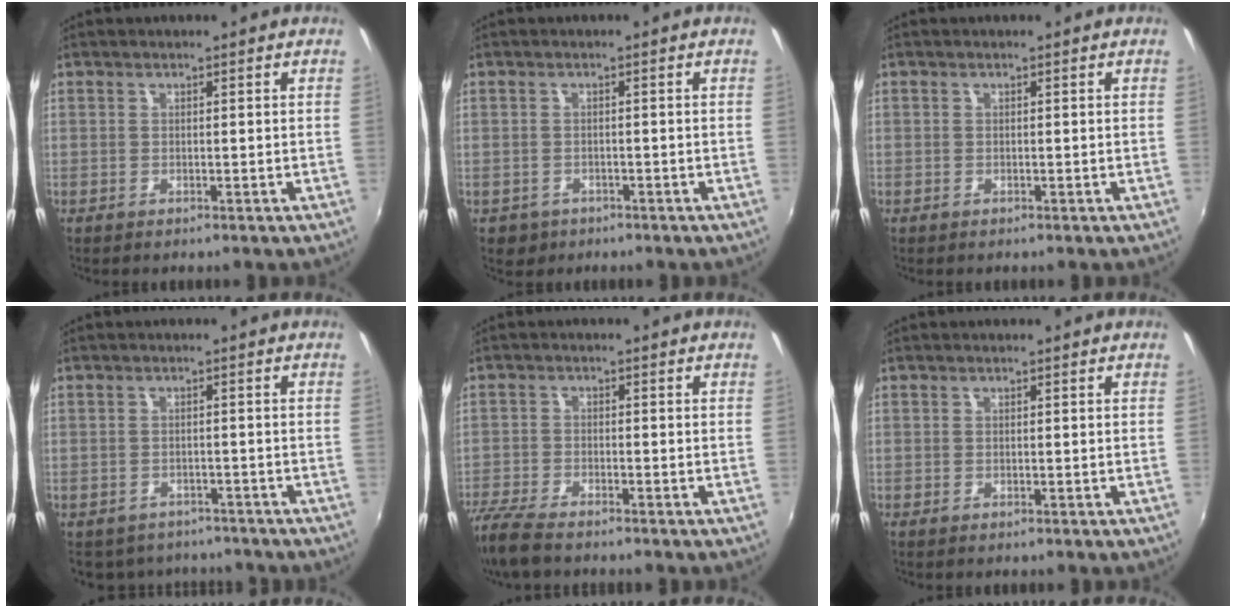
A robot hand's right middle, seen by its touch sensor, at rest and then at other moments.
{"total": 3.1, "force": [-1.5, 2.6, 1.0], "torque": [-0.028, -0.003, -0.017]}
{"total": 0.6, "force": [-0.4, 0.4, 0.0], "torque": [0.000, -0.001, -0.008]}
{"total": 7.9, "force": [-6.7, 3.6, 1.9], "torque": [-0.047, -0.007, -0.088]}
{"total": 8.5, "force": [-7.2, 1.7, 4.2], "torque": [-0.117, -0.030, -0.137]}
{"total": 0.0}